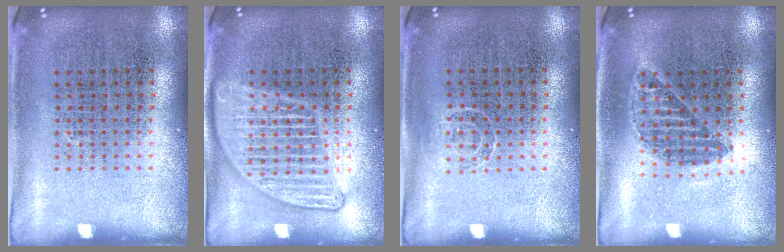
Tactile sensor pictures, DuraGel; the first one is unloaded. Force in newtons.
{"total": 3.0, "press": 3.0, "slide": 0.3}
{"total": 0.6, "press": 0.4, "slide": 0.4}
{"total": 1.2, "press": 1.0, "slide": 0.5}